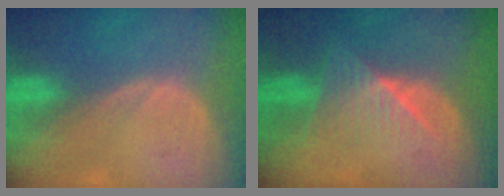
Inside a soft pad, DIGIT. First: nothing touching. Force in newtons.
{"total": 6.3, "press": 5.6, "slide": 2.9}